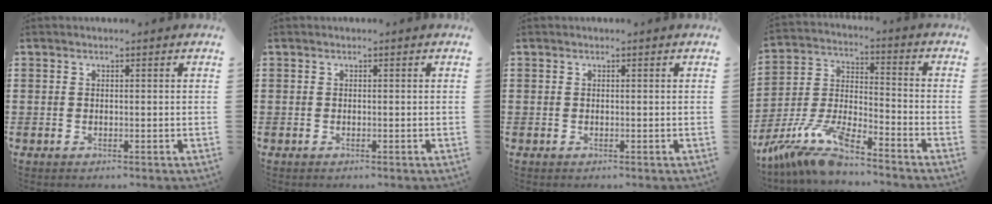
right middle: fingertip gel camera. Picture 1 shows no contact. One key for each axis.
{"total": 0.0}
{"total": 0.0}
{"total": 9.7, "fx": -8.5, "fy": 1.3, "fz": 4.6, "tx": -0.112, "ty": 0.000, "tz": -0.175}